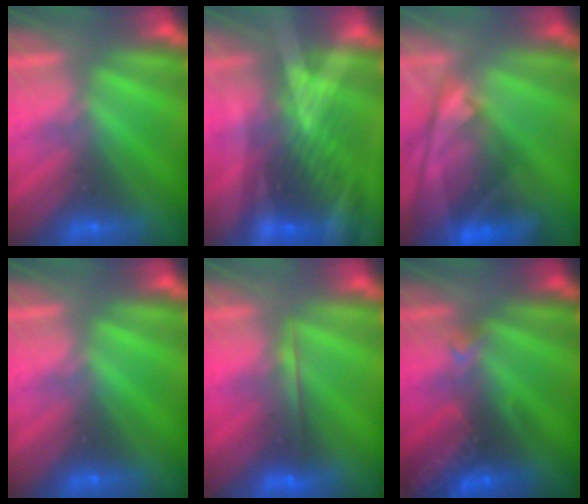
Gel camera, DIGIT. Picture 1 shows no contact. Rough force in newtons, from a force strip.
{"total": 2.9}
{"total": 9.3}
{"total": 0.0}
{"total": 2.0}
{"total": 2.7}